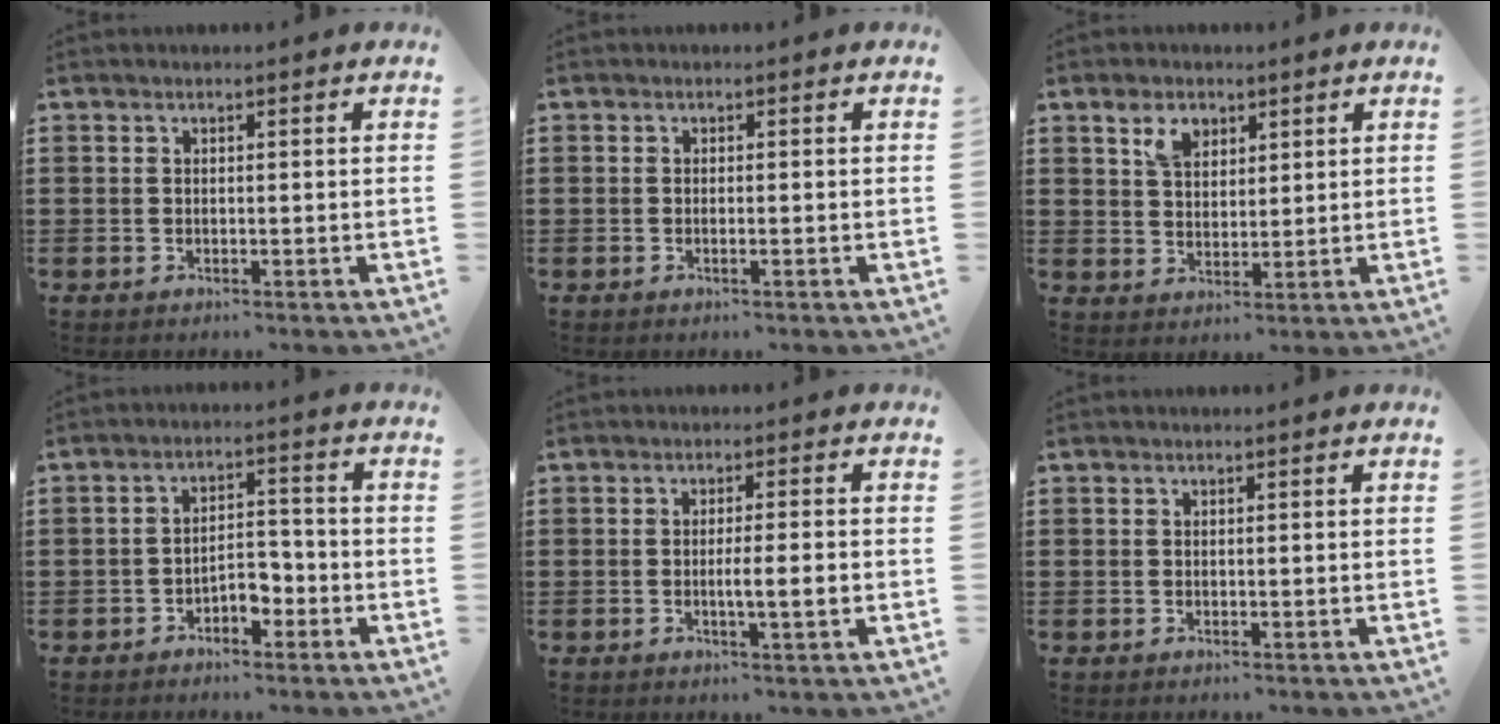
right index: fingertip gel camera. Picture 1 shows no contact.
{"total": 0.6, "force": [-0.3, -0.1, 0.5], "torque": [-0.010, -0.003, -0.005]}
{"total": 4.4, "force": [2.7, 2.5, 2.3], "torque": [-0.056, 0.007, 0.050]}
{"total": 4.1, "force": [-2.4, 2.0, 2.8], "torque": [-0.049, 0.009, -0.046]}
{"total": 3.6, "force": [-0.7, -0.1, 3.5], "torque": [-0.059, -0.006, -0.016]}
{"total": 0.0}